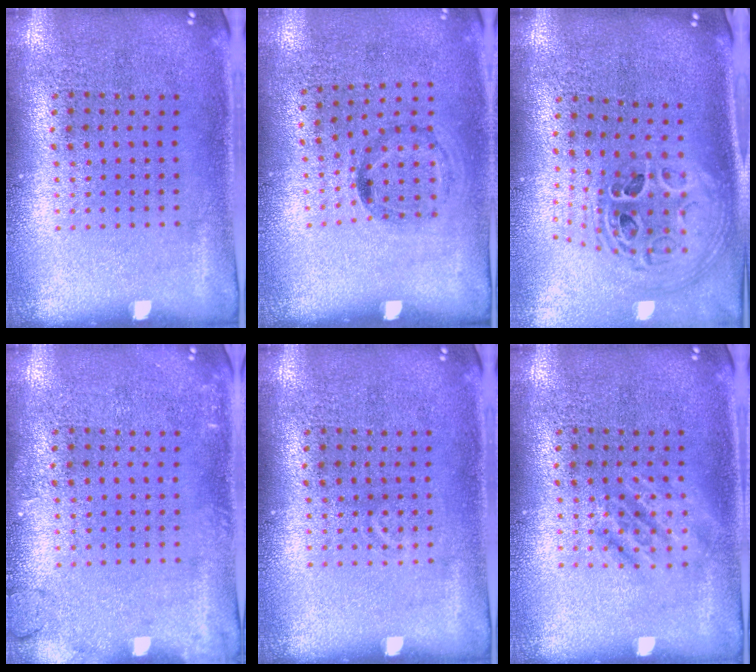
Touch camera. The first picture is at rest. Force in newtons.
{"total": 1.2, "press": 0.7, "slide": 1.0}
{"total": 1.7, "press": 1.5, "slide": 0.9}
{"total": 1.7, "press": 1.7, "slide": 0.3}
{"total": 0.6, "press": 0.5, "slide": 0.3}
{"total": 1.8, "press": 1.8, "slide": 0.3}